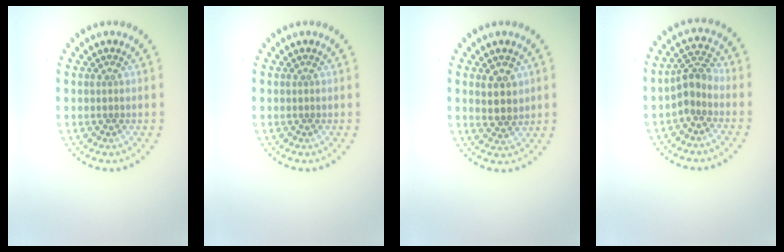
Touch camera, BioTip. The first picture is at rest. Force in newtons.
{"total": 0.0}
{"total": 2.6, "press": 2.5, "slide": 0.8}
{"total": 2.6, "press": 2.1, "slide": 1.5}